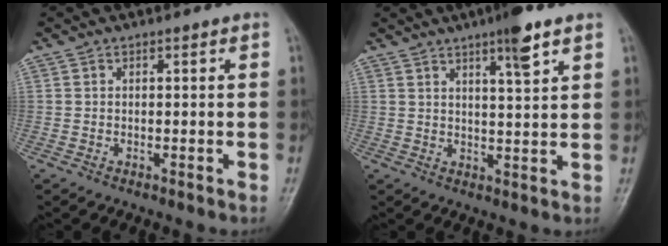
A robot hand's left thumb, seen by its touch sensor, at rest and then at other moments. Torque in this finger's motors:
{"motor_torque": [1.19, 0.71, 0.53, -0.64, 0.16]}